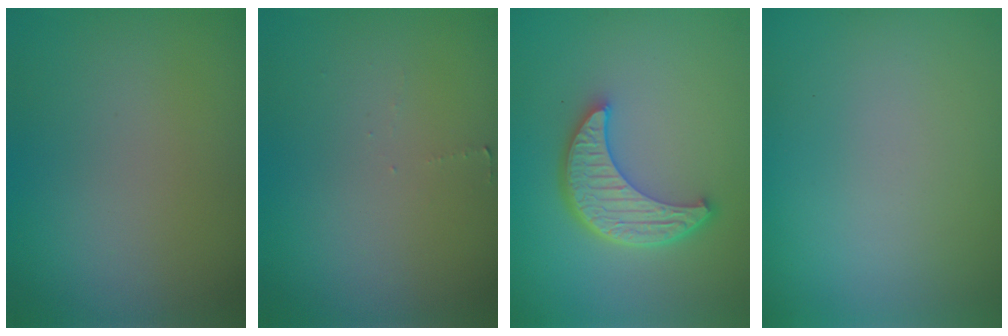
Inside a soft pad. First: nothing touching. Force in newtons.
{"total": 0.5, "press": 0.5, "slide": 0.1}
{"total": 5.7, "press": 4.3, "slide": 3.7}
{"total": 0.0}